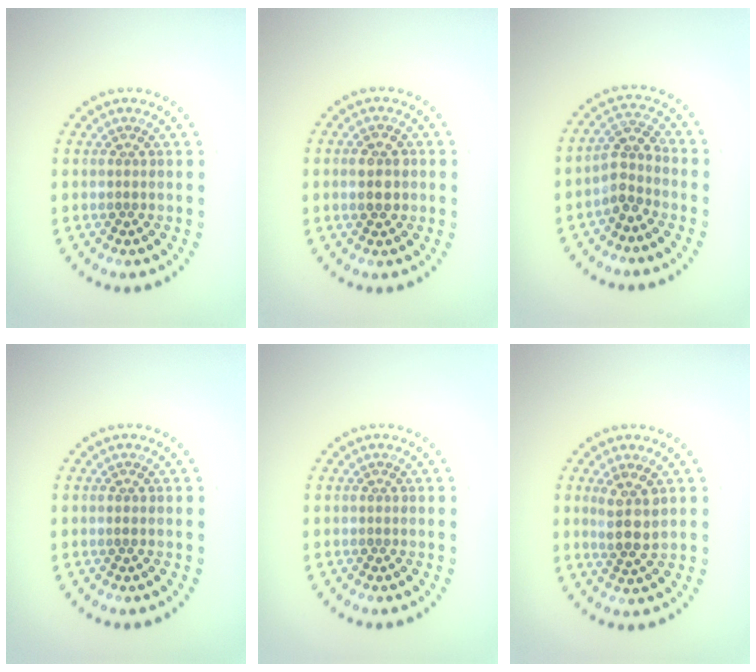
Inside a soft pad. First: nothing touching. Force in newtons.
{"total": 2.4, "press": 2.4, "slide": 0.3}
{"total": 2.6, "press": 2.0, "slide": 1.6}
{"total": 0.5, "press": 0.4, "slide": 0.4}
{"total": 0.0}
{"total": 2.8, "press": 2.5, "slide": 1.3}